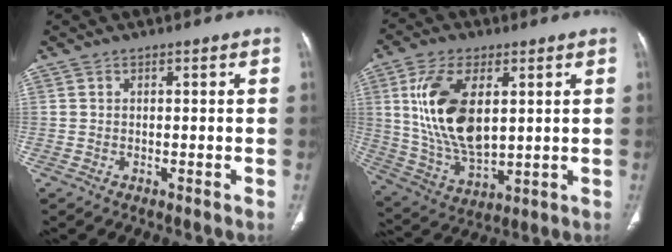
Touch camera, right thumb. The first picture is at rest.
{"total": 16.7, "force": [3.8, 8.8, 13.7], "torque": [-0.256, -0.016, 0.083]}